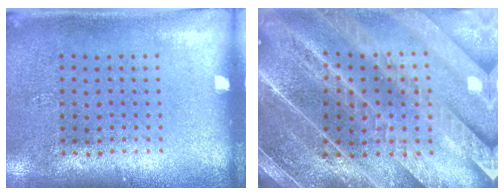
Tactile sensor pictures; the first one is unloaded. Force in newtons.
{"total": 4.9, "press": 4.4, "slide": 2.3}